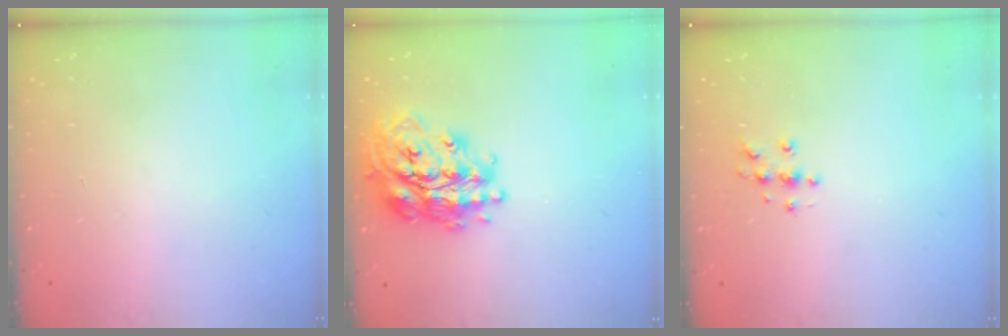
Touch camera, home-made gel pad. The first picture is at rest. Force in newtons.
{"total": 21.0, "press": 20.9, "slide": 1.5}
{"total": 4.9, "press": 4.8, "slide": 0.6}